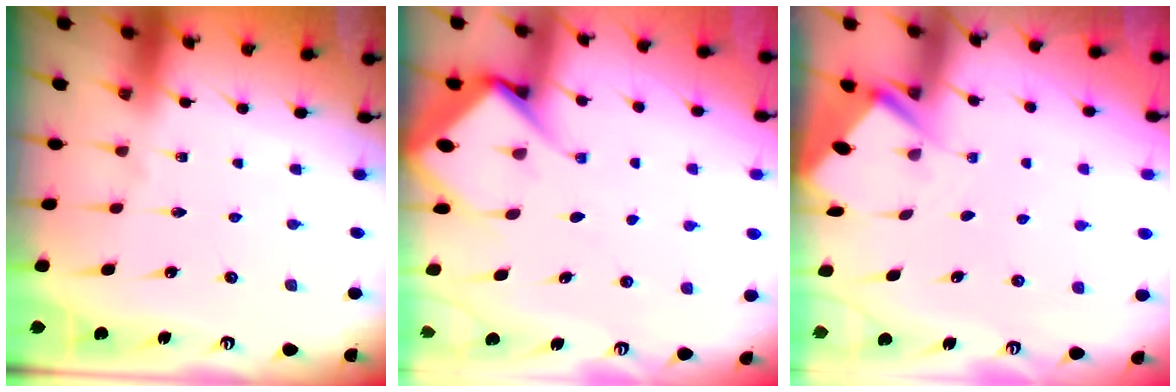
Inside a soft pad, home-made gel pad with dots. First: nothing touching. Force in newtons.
{"total": 9.0, "press": 8.9, "slide": 1.2}
{"total": 2.8, "press": 2.8, "slide": 0.4}